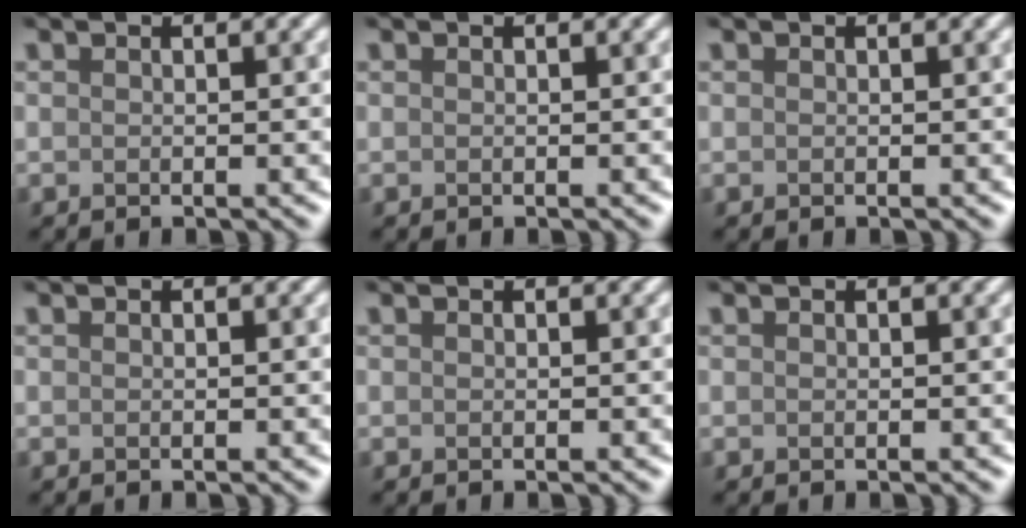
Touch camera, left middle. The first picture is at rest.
{"total": 0.0}
{"total": 0.0}
{"total": 0.0}
{"total": 0.0}
{"total": 0.0}